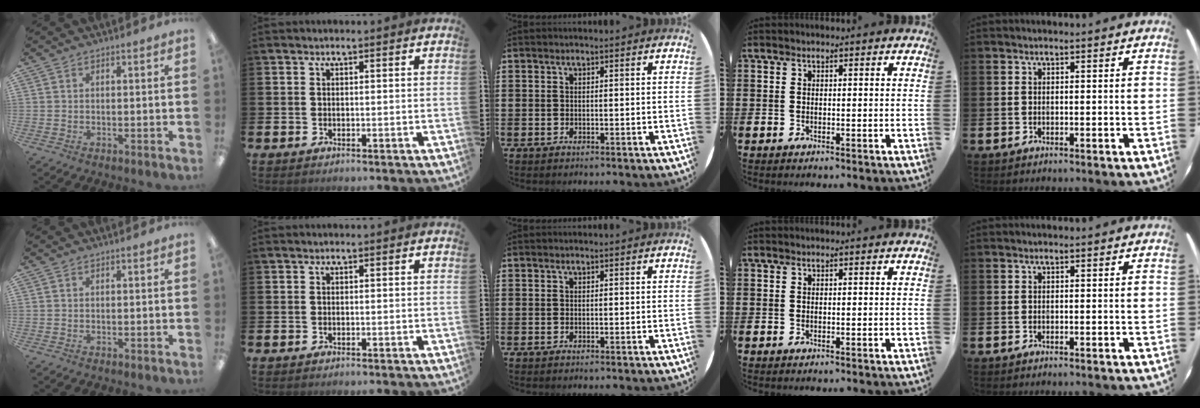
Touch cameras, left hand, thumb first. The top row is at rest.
{}